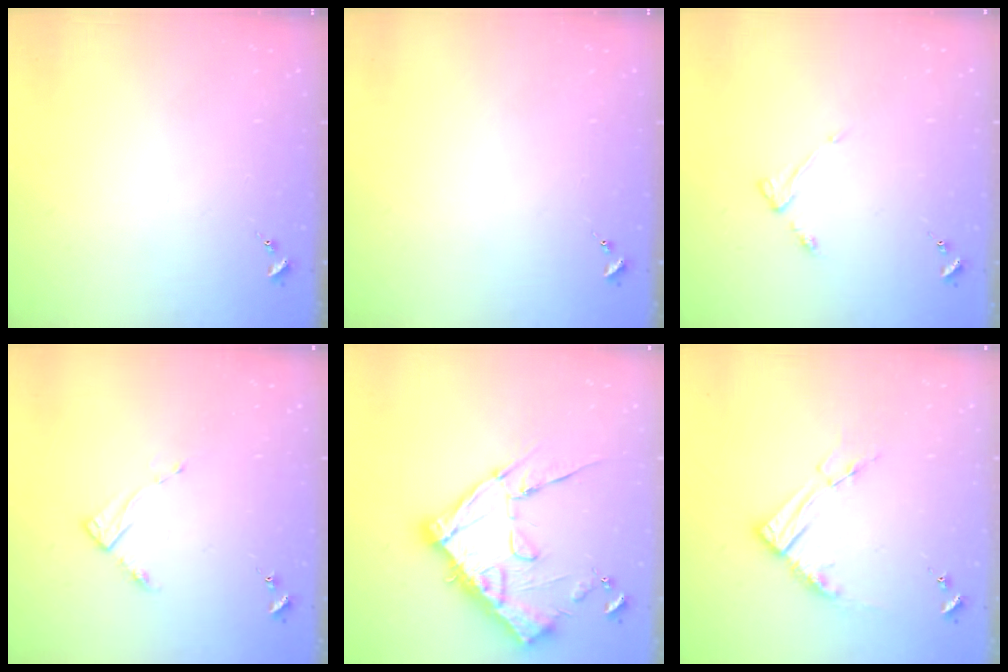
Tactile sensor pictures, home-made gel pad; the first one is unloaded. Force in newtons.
{"total": 0.0}
{"total": 4.7, "press": 4.7, "slide": 0.7}
{"total": 2.8, "press": 2.8, "slide": 0.4}
{"total": 19.4, "press": 19.4, "slide": 1.0}
{"total": 10.3, "press": 10.2, "slide": 1.0}